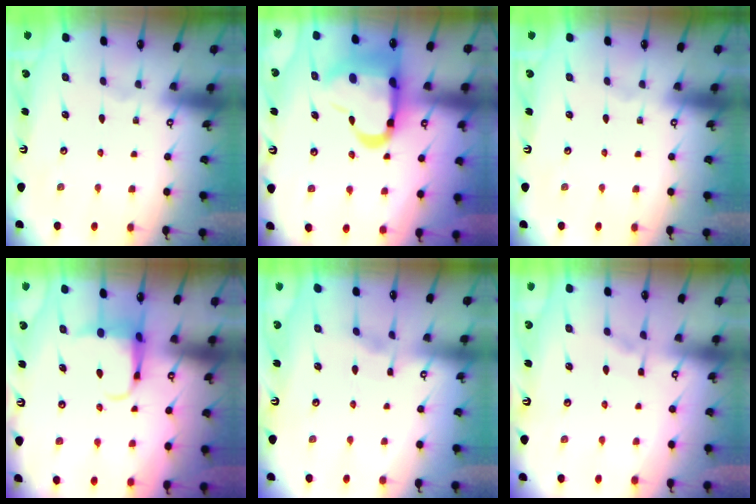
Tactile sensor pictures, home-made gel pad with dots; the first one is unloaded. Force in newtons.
{"total": 20.4, "press": 20.3, "slide": 2.4}
{"total": 0.0}
{"total": 6.0, "press": 5.9, "slide": 0.7}
{"total": 2.7, "press": 2.7, "slide": 0.3}
{"total": 2.6, "press": 2.5, "slide": 0.6}